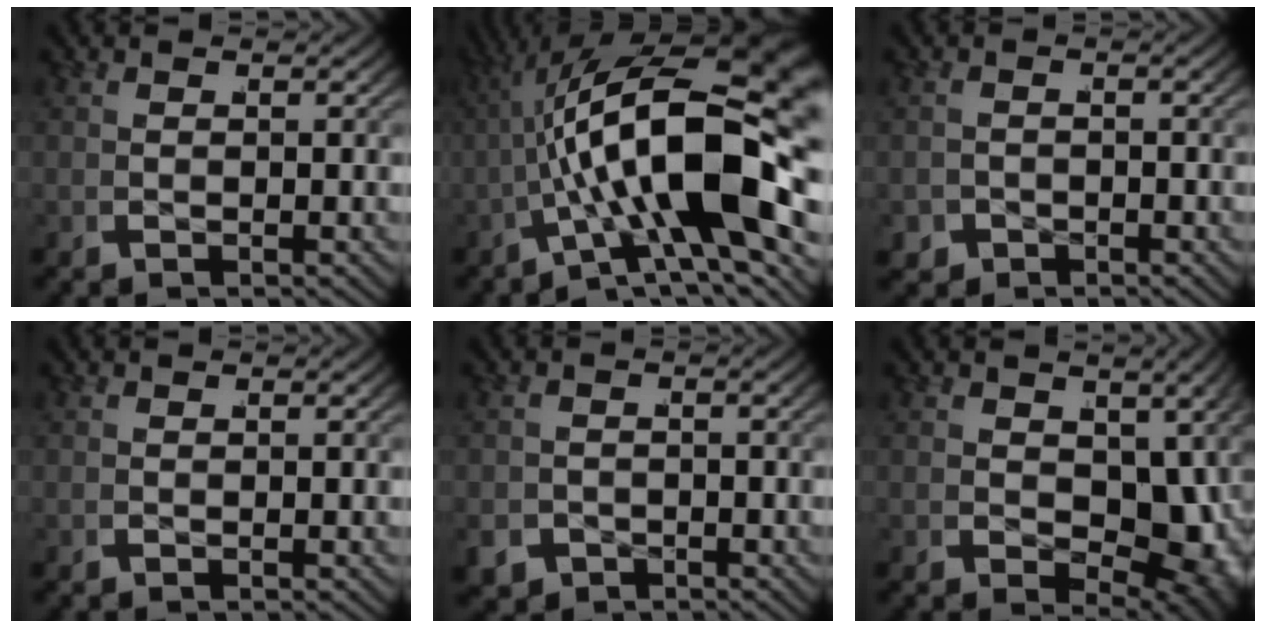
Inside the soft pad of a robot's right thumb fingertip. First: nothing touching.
{"total": 20.4, "force": [-0.8, 9.5, 18.0], "torque": [-0.287, -0.032, 0.003]}
{"total": 2.2, "force": [-1.7, 1.3, 0.2], "torque": [-0.007, -0.012, -0.023]}
{"total": 0.0}
{"total": 3.9, "force": [-2.5, 2.8, 1.0], "torque": [-0.028, -0.024, -0.030]}
{"total": 9.0, "force": [-0.6, 6.2, 6.4], "torque": [-0.110, -0.057, 0.028]}